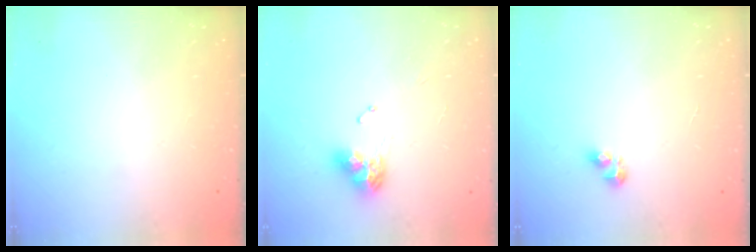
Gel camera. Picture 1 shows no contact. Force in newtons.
{"total": 9.4, "press": 9.4, "slide": 1.1}
{"total": 4.8, "press": 4.7, "slide": 0.4}